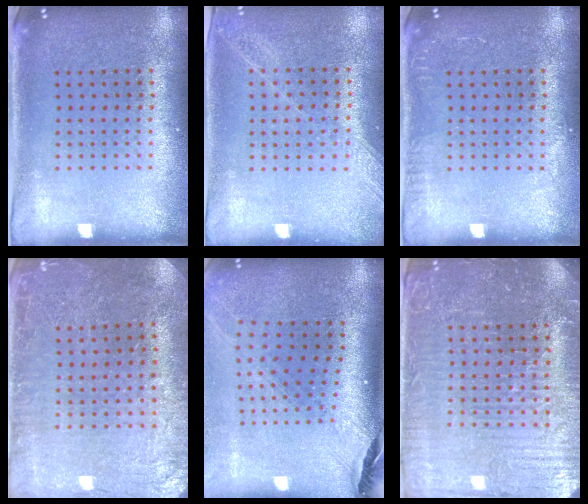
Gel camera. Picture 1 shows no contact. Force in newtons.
{"total": 1.3, "press": 1.2, "slide": 0.3}
{"total": 1.0, "press": 0.9, "slide": 0.1}
{"total": 1.1, "press": 1.1, "slide": 0.1}
{"total": 1.8, "press": 1.5, "slide": 0.9}
{"total": 4.5, "press": 4.3, "slide": 1.2}